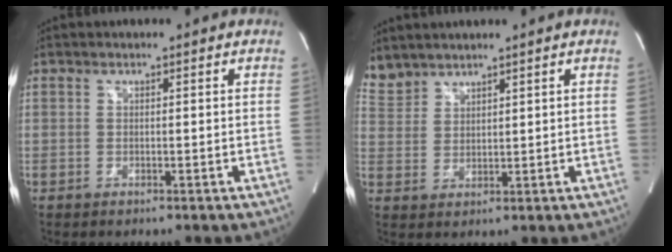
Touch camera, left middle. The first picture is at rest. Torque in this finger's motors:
{"motor_torque": [0.05, -0.06, 0.04, 0.00]}